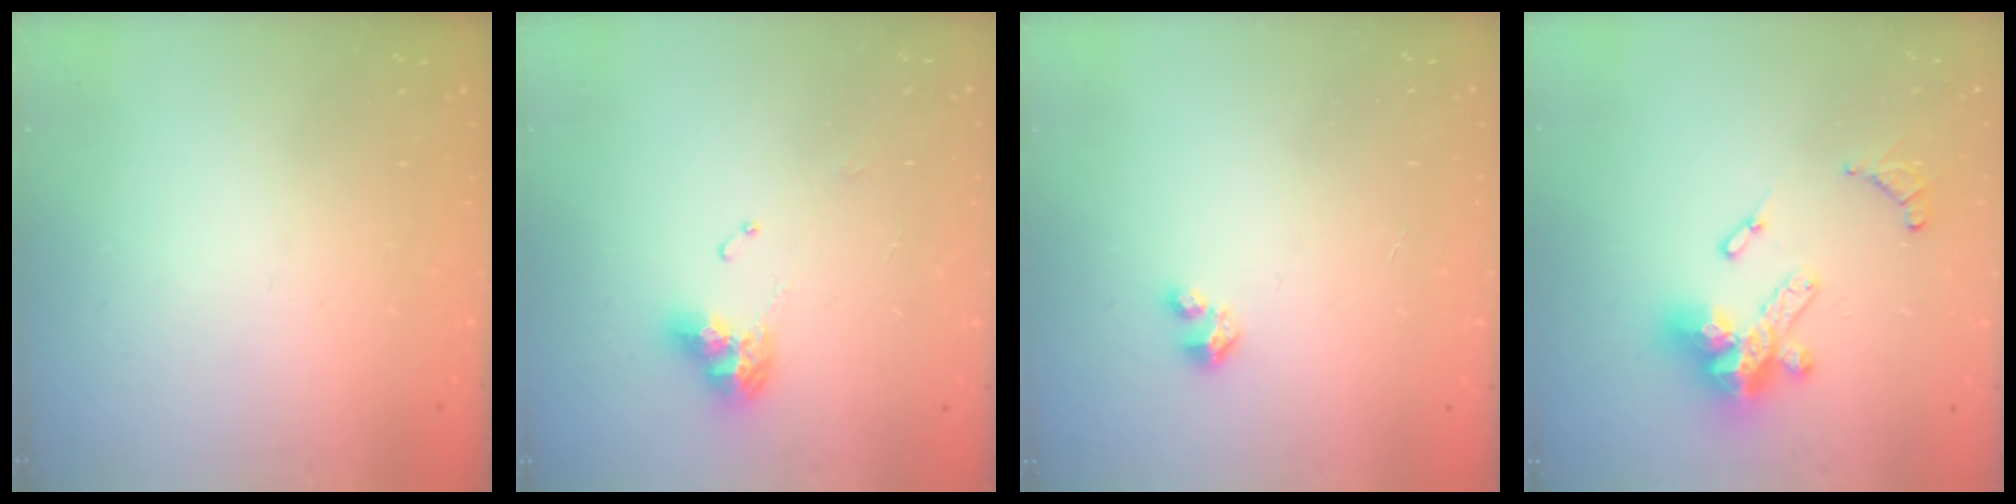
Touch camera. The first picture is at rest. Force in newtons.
{"total": 9.4, "press": 9.4, "slide": 1.1}
{"total": 1.6, "press": 1.6, "slide": 0.2}
{"total": 16.2, "press": 16.1, "slide": 1.6}